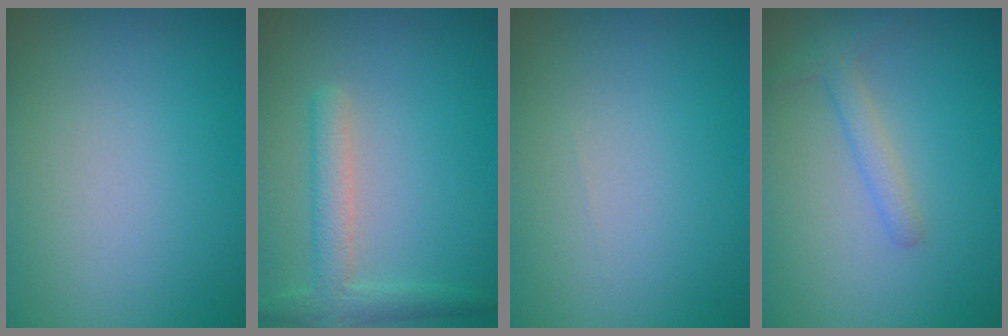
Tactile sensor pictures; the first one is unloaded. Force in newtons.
{"total": 3.0, "press": 3.0, "slide": 0.1}
{"total": 0.0}
{"total": 1.8, "press": 1.8, "slide": 0.0}